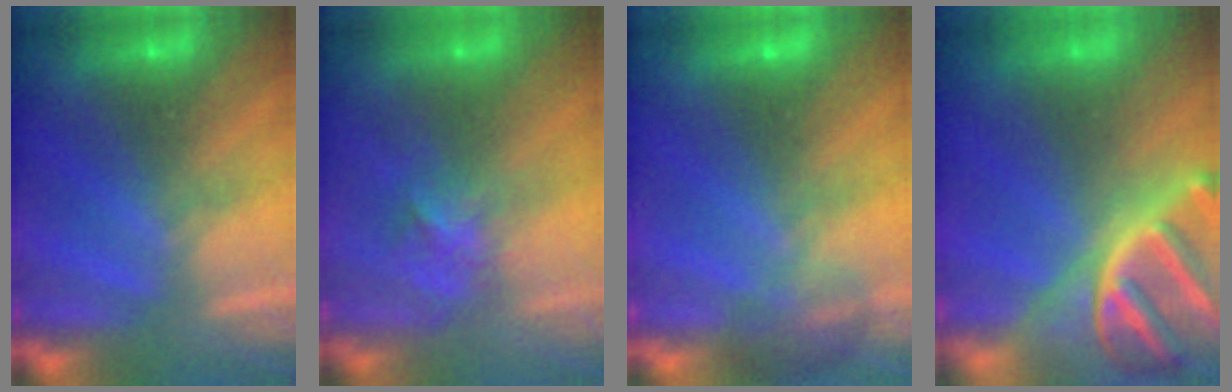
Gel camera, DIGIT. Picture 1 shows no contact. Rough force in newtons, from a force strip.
{"total": 2.8}
{"total": 3.8}
{"total": 8.7}